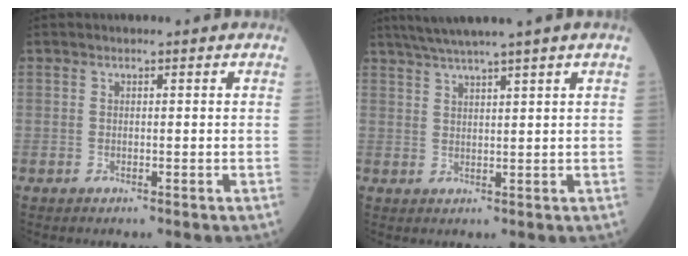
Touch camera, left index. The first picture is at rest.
{"total": 6.6, "force": [5.1, -1.6, 3.8], "torque": [-0.061, 0.016, 0.087]}